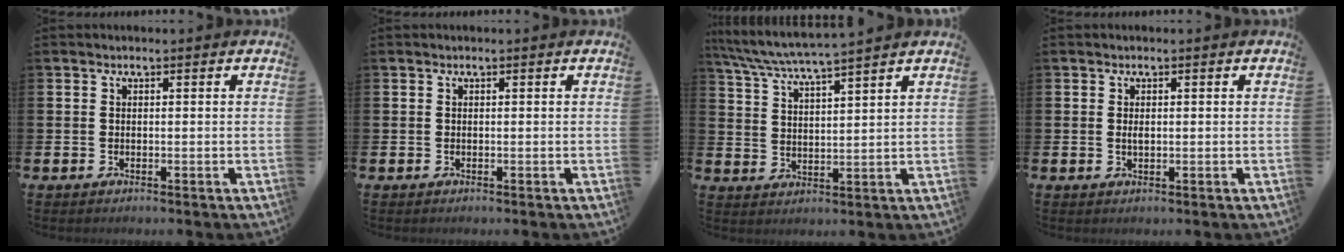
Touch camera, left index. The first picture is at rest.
{"total": 0.0}
{"total": 5.6, "force": [5.3, -0.4, 1.7], "torque": [-0.052, -0.032, 0.092]}
{"total": 0.8, "force": [0.1, 0.4, 0.7], "torque": [-0.014, 0.002, 0.001]}